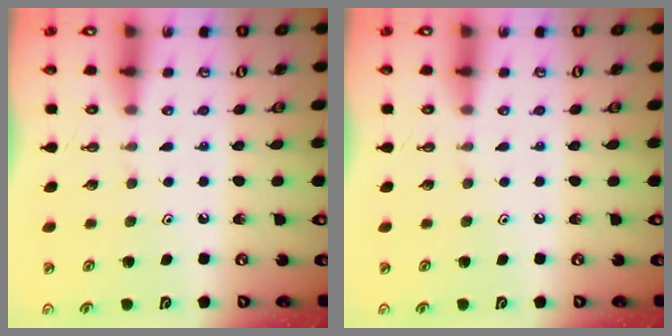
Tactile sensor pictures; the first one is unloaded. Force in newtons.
{"total": 0.0}